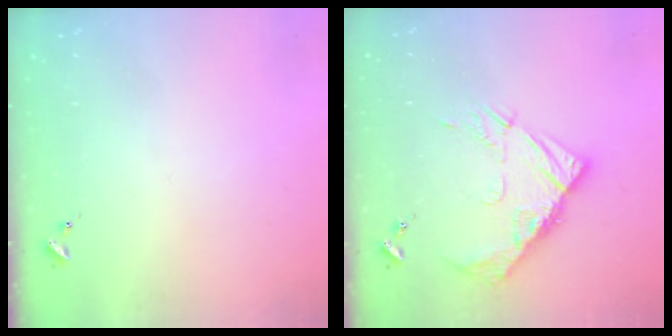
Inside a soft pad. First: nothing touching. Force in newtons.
{"total": 12.2, "press": 12.1, "slide": 0.9}